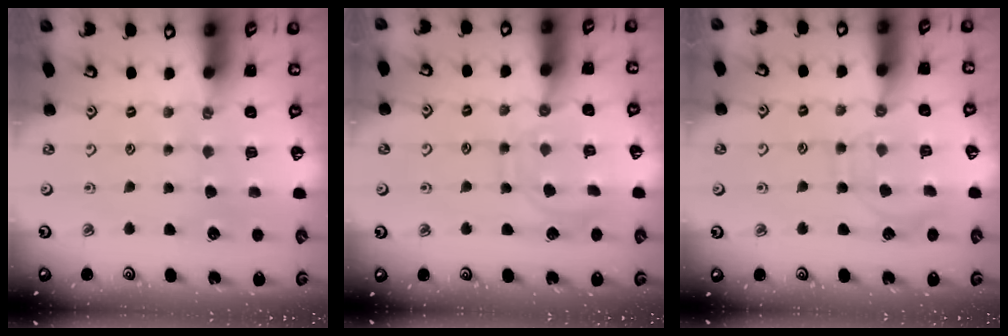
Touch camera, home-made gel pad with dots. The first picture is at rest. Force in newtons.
{"total": 10.2, "press": 10.2, "slide": 0.9}
{"total": 9.0, "press": 9.0, "slide": 1.0}